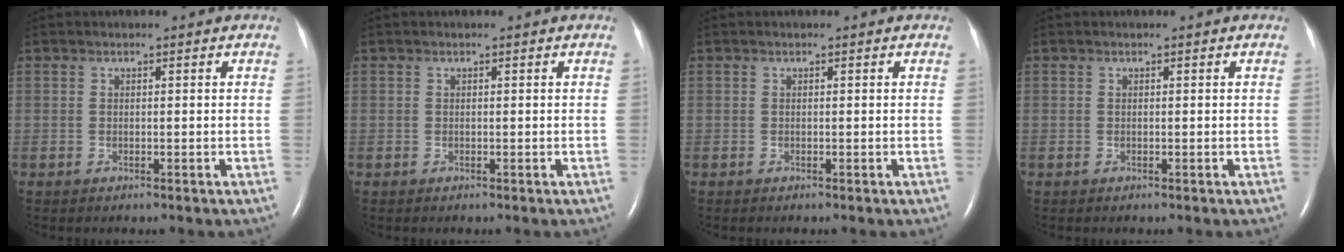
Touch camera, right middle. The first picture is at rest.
{"total": 0.0}
{"total": 0.0}
{"total": 0.0}